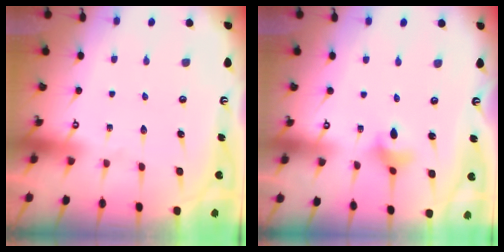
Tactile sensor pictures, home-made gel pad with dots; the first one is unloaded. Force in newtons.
{"total": 3.6, "press": 3.6, "slide": 0.3}